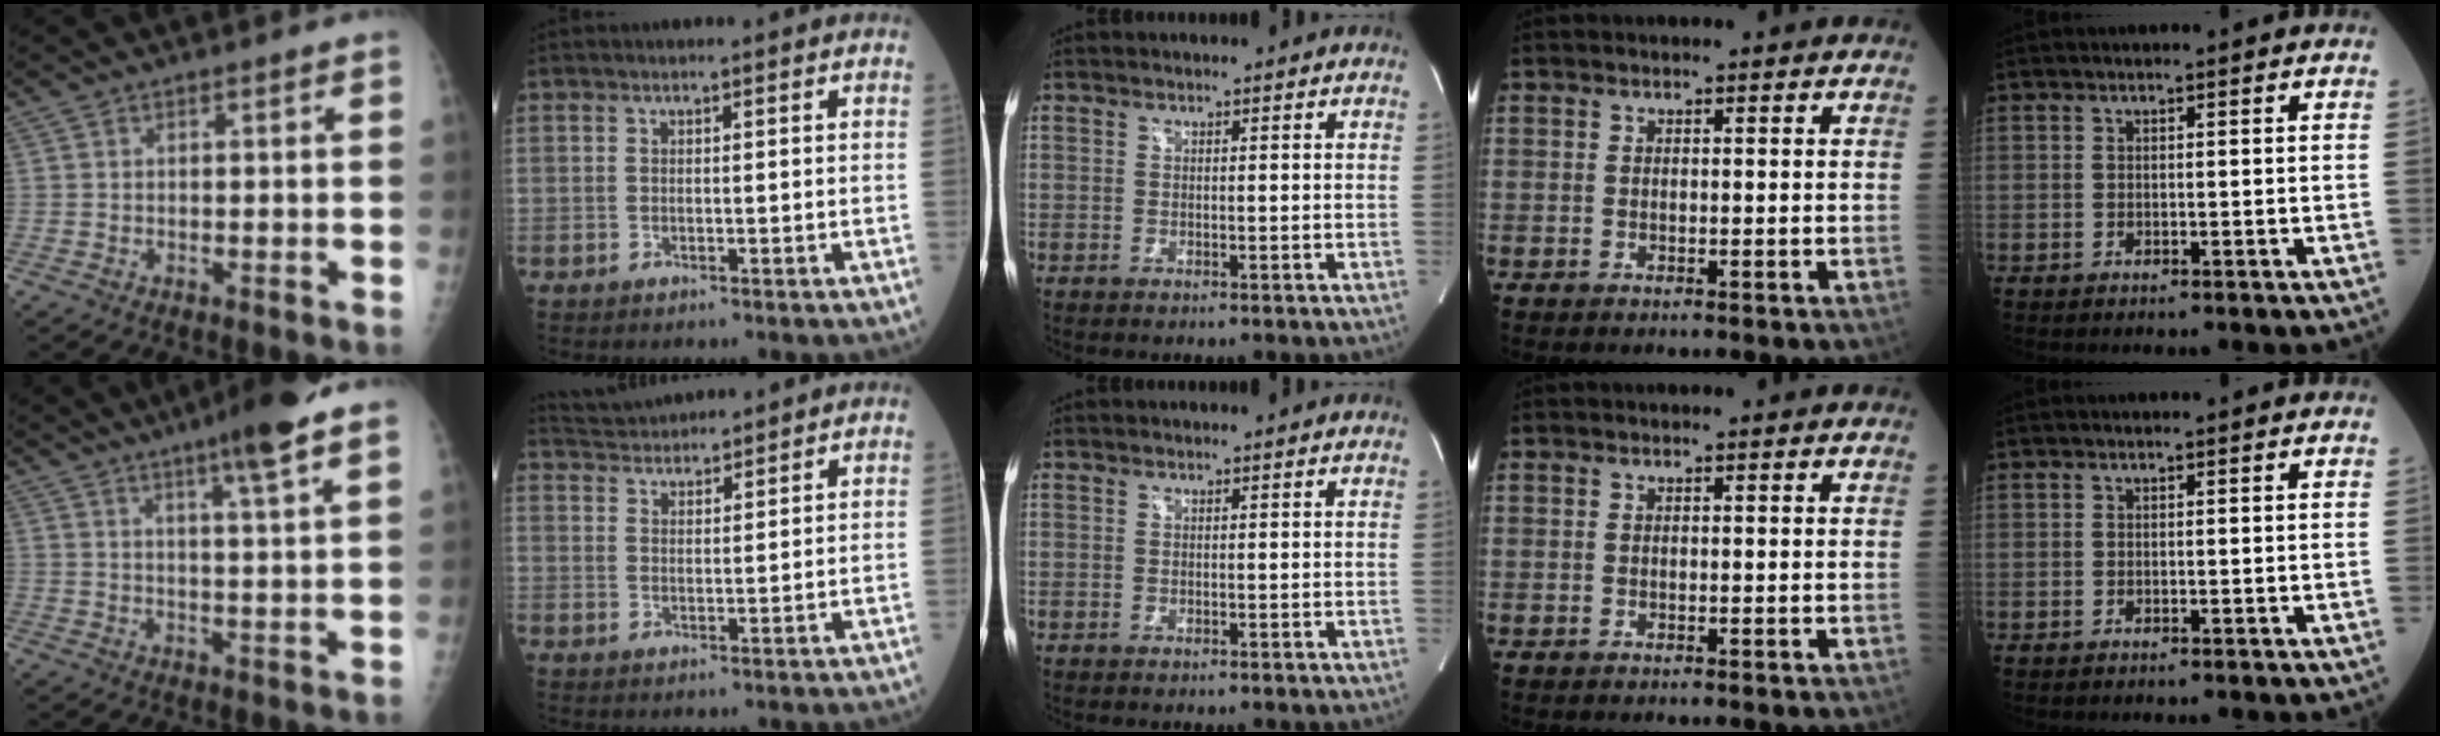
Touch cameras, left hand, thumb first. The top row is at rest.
{"thumb": {"total": 9.0, "force": [5.8, 0.1, 6.9], "torque": [-0.103, -0.023, 0.084]}, "index": {"total": 6.4, "force": [6.4, 0.4, 0.9], "torque": [-0.025, 0.036, 0.112]}}